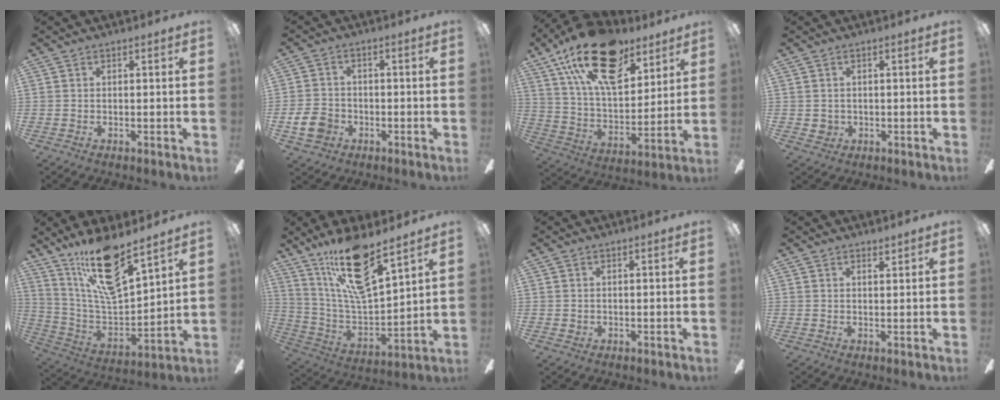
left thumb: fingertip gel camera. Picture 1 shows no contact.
{"total": 6.7, "force": [-2.5, 5.4, 3.2], "torque": [-0.070, 0.014, -0.046]}
{"total": 23.4, "force": [14.3, 11.6, 14.5], "torque": [-0.256, -0.071, 0.253]}
{"total": 2.0, "force": [0.1, 1.9, 0.5], "torque": [-0.011, 0.004, 0.001]}
{"total": 18.6, "force": [13.3, 5.6, 11.7], "torque": [-0.216, -0.087, 0.227]}
{"total": 19.2, "force": [13.4, 5.8, 12.6], "torque": [-0.238, -0.078, 0.228]}
{"total": 0.7, "force": [0.2, 0.6, 0.2], "torque": [-0.003, 0.005, 0.002]}
{"total": 1.7, "force": [1.5, 0.4, 0.7], "torque": [-0.008, -0.005, 0.025]}